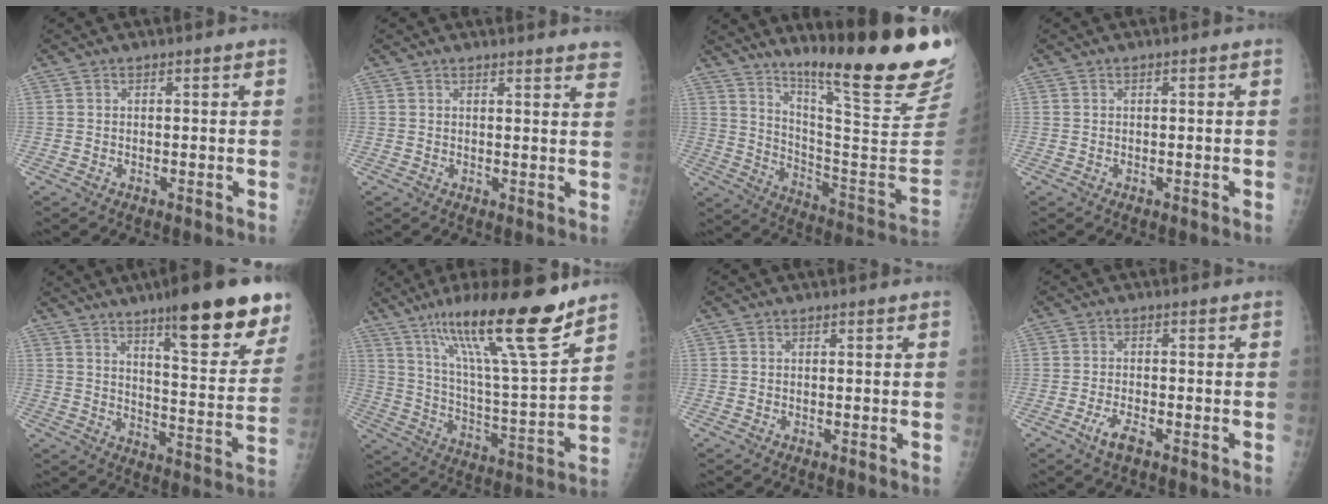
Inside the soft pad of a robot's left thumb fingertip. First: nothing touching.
{"total": 5.9, "force": [5.6, 0.9, 1.8], "torque": [-0.001, -0.026, 0.042]}
{"total": 26.0, "force": [18.7, 2.0, 18.0], "torque": [-0.247, -0.136, 0.278]}
{"total": 0.0}
{"total": 20.2, "force": [12.8, 4.4, 15.1], "torque": [-0.170, -0.062, 0.184]}
{"total": 21.9, "force": [15.1, 2.3, 15.6], "torque": [-0.238, -0.072, 0.257]}
{"total": 0.0}
{"total": 3.3, "force": [-1.9, 1.1, 2.5], "torque": [-0.057, 0.007, -0.036]}